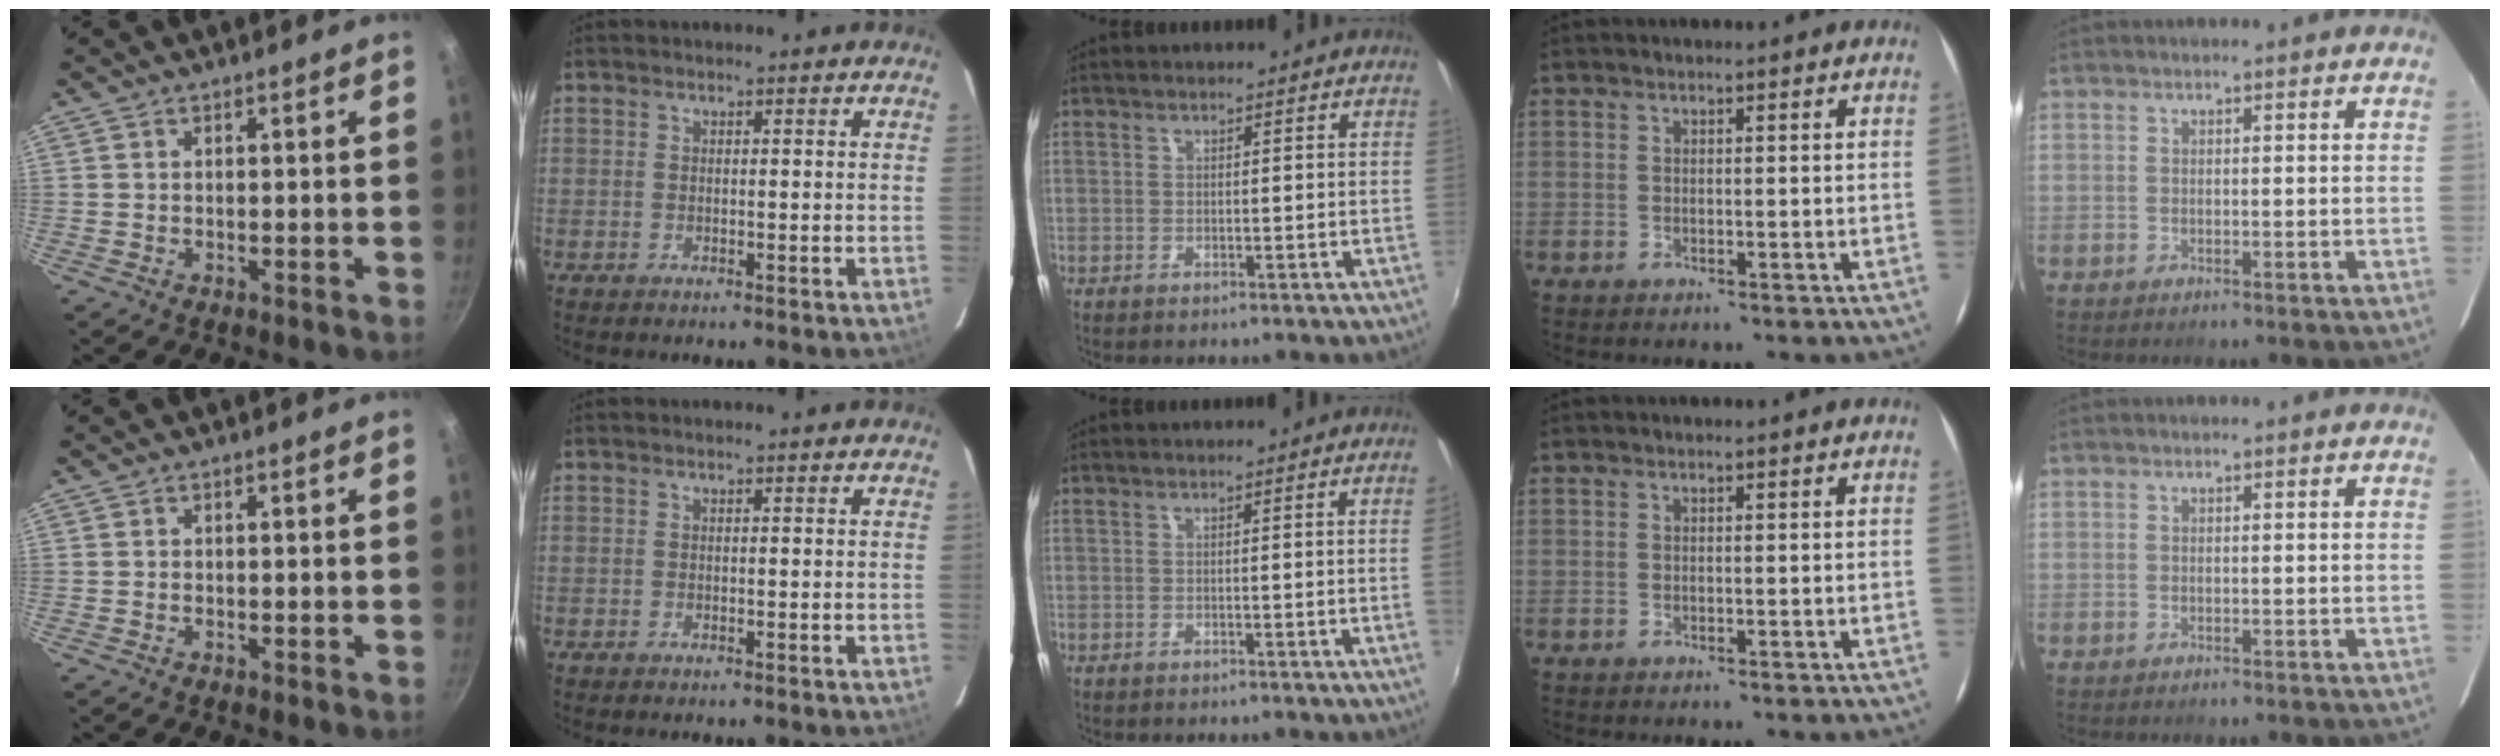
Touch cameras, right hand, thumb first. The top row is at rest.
{"middle": {"total": 1.2, "force": [-0.2, -0.7, 0.9], "torque": [-0.012, -0.006, -0.003]}}